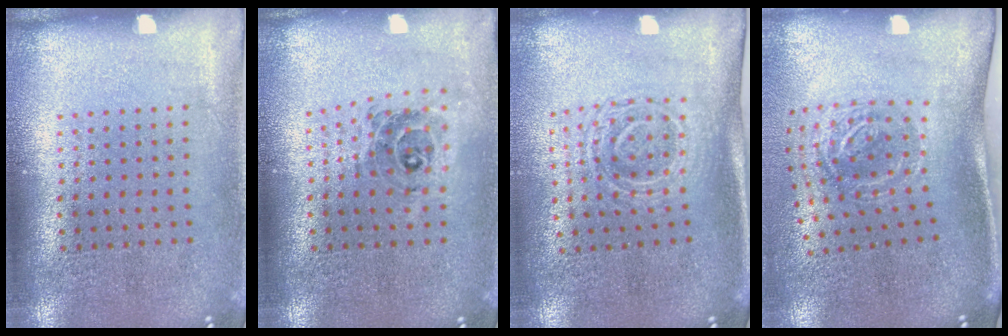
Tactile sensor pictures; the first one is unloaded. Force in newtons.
{"total": 0.7, "press": 0.7, "slide": 0.1}
{"total": 1.7, "press": 1.4, "slide": 1.0}
{"total": 2.0, "press": 1.2, "slide": 1.6}